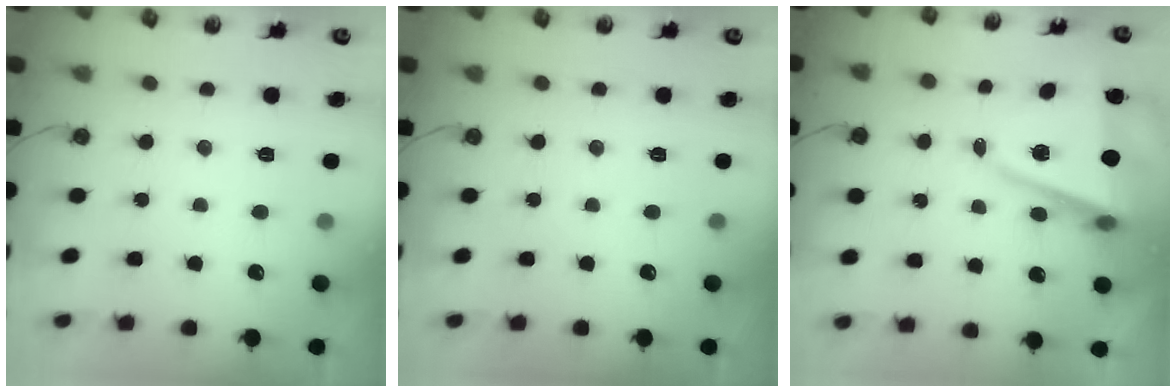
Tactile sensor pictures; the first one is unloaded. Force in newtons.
{"total": 0.0}
{"total": 7.4, "press": 6.4, "slide": 3.8}